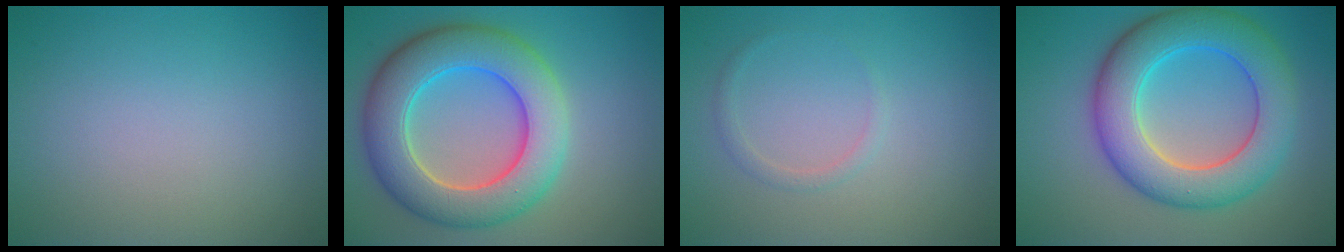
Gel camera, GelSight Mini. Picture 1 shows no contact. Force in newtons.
{"total": 9.2, "press": 9.2, "slide": 0.5}
{"total": 0.9, "press": 0.9, "slide": 0.1}
{"total": 8.7, "press": 8.7, "slide": 0.2}